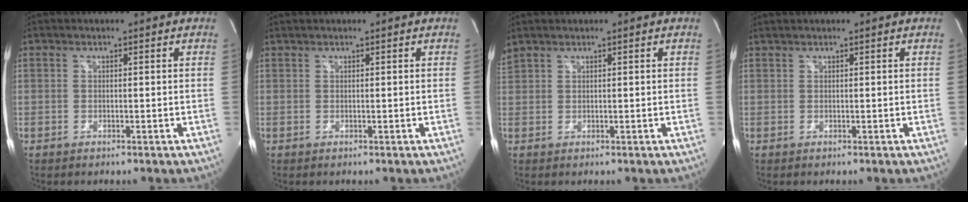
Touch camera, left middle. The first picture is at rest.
{"total": 0.6, "force": [0.6, -0.1, 0.2], "torque": [-0.008, 0.011, 0.016]}
{"total": 1.8, "force": [1.7, 0.2, 0.6], "torque": [-0.029, 0.023, 0.043]}
{"total": 0.9, "force": [0.8, -0.1, 0.3], "torque": [-0.009, 0.012, 0.022]}